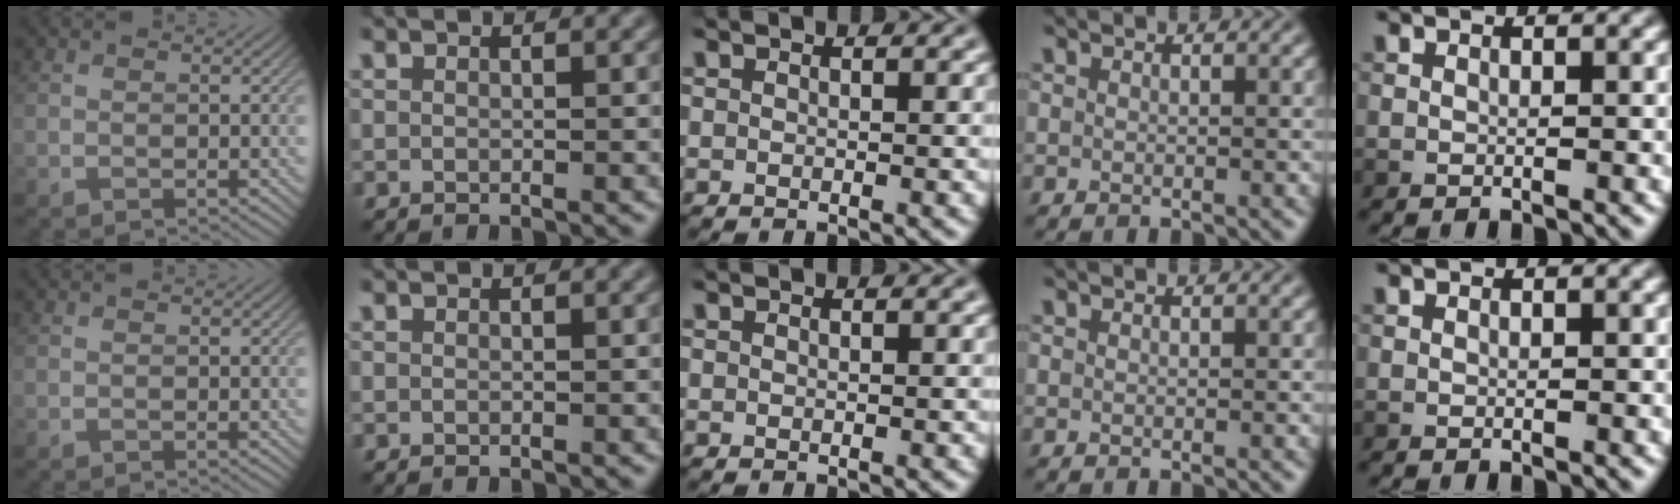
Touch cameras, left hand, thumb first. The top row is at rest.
{}